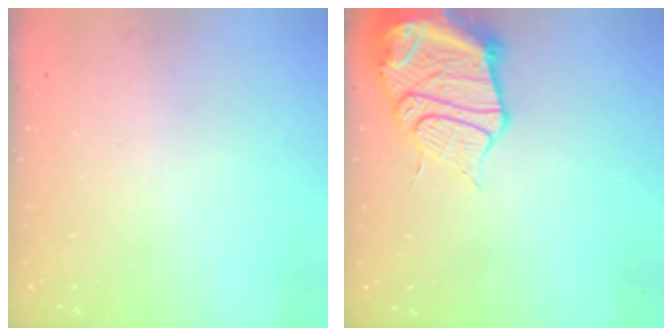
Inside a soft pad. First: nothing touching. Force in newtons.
{"total": 17.2, "press": 17.1, "slide": 1.7}